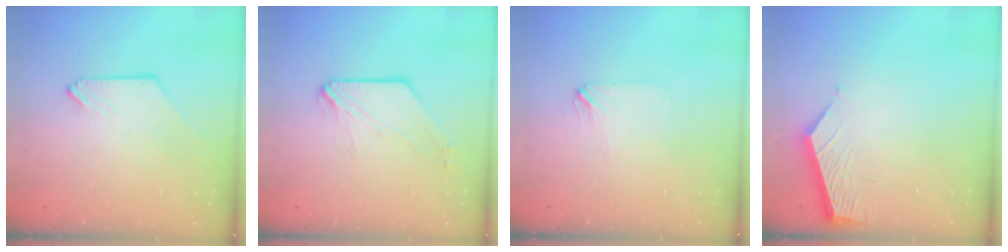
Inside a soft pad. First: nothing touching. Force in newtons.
{"total": 1.3, "press": 1.3, "slide": 0.3}
{"total": 1.8, "press": 1.7, "slide": 0.4}
{"total": 5.0, "press": 5.0, "slide": 0.3}